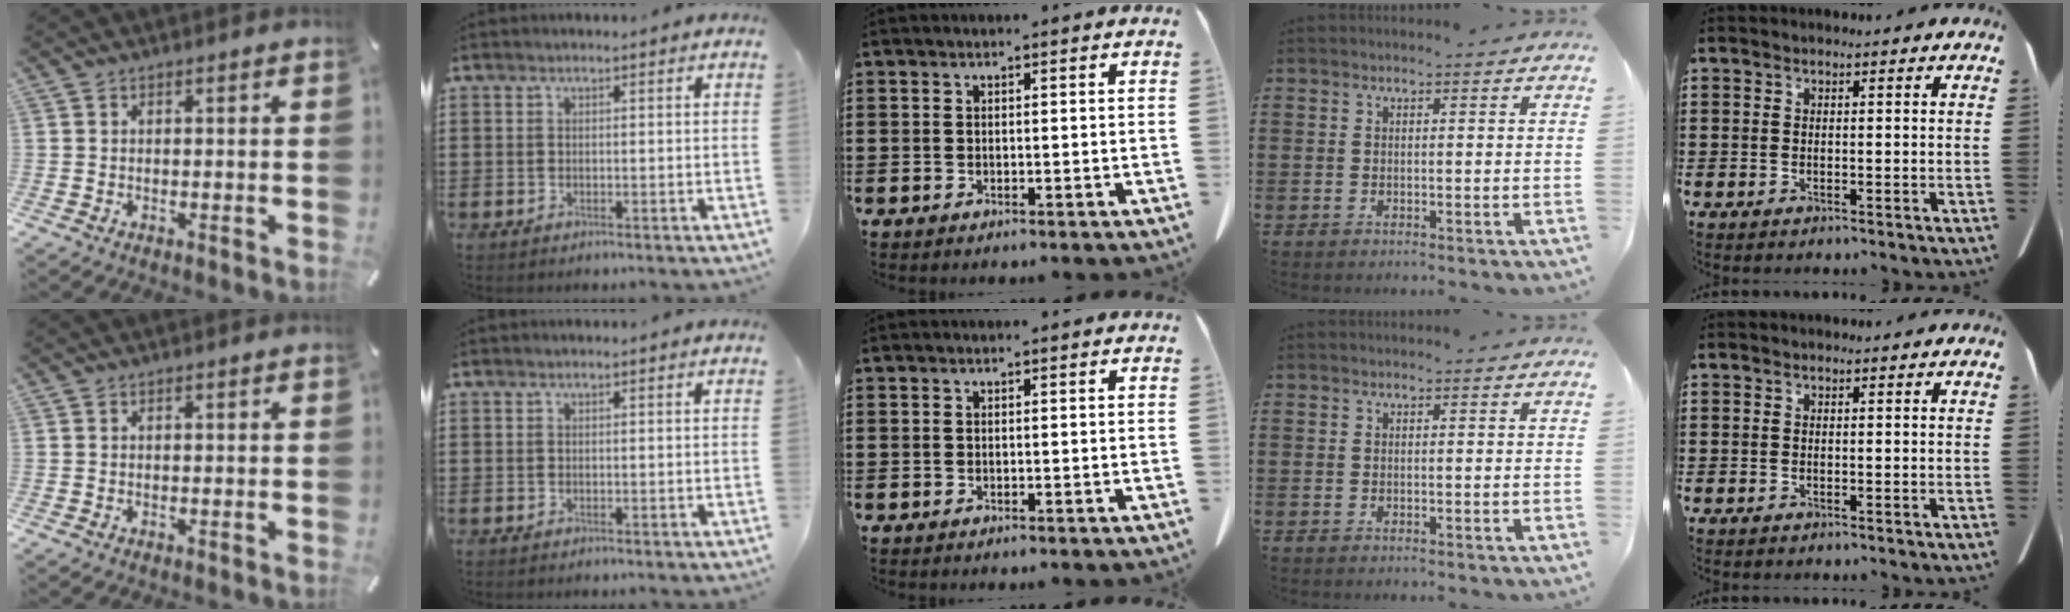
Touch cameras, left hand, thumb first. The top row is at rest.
{}